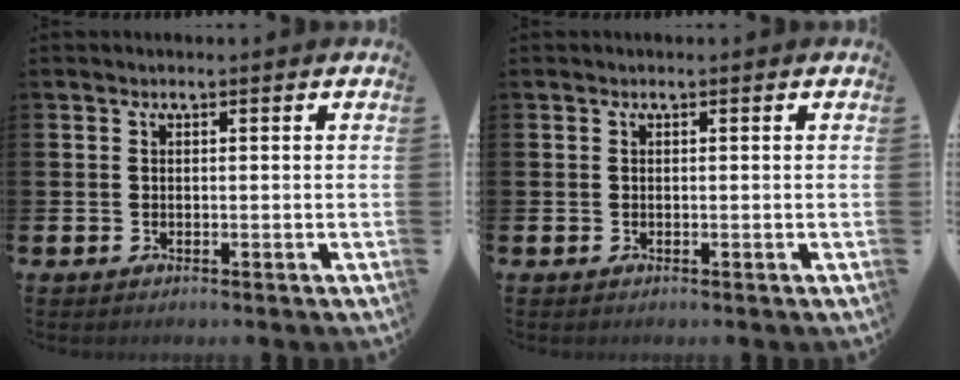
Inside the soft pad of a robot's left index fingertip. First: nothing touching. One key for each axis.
{"total": 0.0}